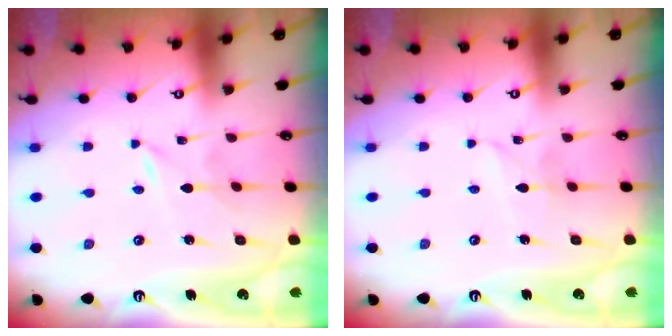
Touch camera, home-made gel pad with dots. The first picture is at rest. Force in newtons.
{"total": 2.4, "press": 2.4, "slide": 0.2}